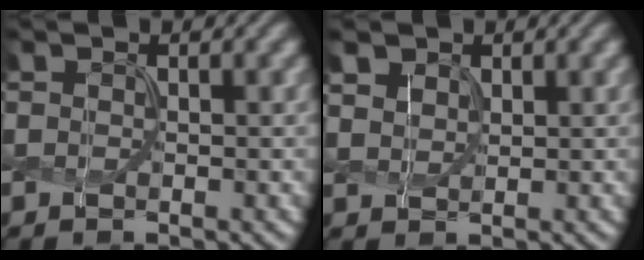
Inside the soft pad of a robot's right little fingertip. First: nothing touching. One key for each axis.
{"total": 2.4, "fx": 1.5, "fy": 1.7, "fz": 0.9, "tx": -0.033, "ty": 0.001, "tz": 0.035}